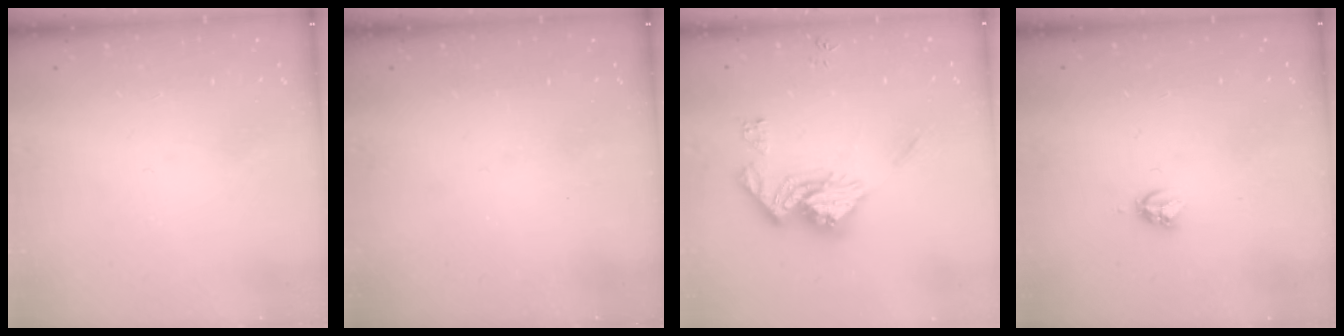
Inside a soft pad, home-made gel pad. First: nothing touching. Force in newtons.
{"total": 0.0}
{"total": 15.2, "press": 15.2, "slide": 1.5}
{"total": 3.9, "press": 3.9, "slide": 0.4}